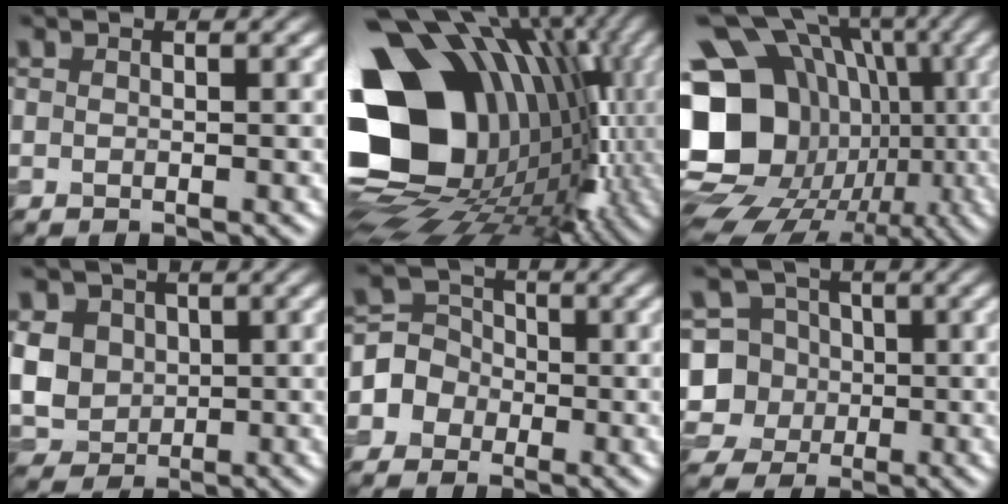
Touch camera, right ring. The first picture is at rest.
{"total": 20.9, "force": [0.9, 15.7, 13.8], "torque": [-0.295, -0.055, 0.063]}
{"total": 21.0, "force": [-4.4, 17.7, 10.4], "torque": [-0.168, 0.020, -0.098]}
{"total": 5.8, "force": [1.0, 5.2, 2.5], "torque": [-0.070, 0.022, 0.018]}
{"total": 3.5, "force": [-1.5, 3.2, 0.1], "torque": [0.015, 0.019, -0.039]}
{"total": 6.7, "force": [-0.9, 6.6, 0.9], "torque": [-0.020, 0.028, -0.036]}